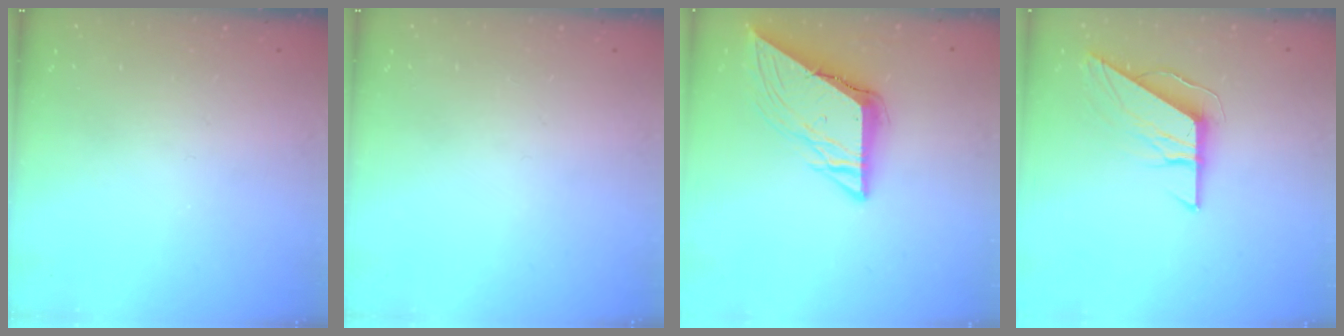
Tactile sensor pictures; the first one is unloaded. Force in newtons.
{"total": 0.0}
{"total": 10.7, "press": 10.6, "slide": 1.3}
{"total": 8.8, "press": 8.8, "slide": 0.4}